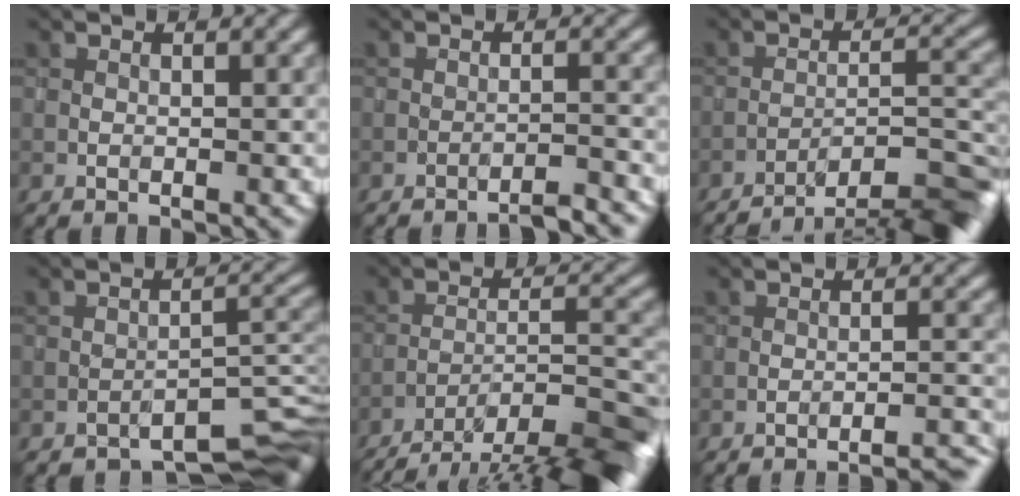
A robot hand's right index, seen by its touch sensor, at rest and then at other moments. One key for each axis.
{"total": 3.3, "fx": -3.1, "fy": 0.0, "fz": 1.2, "tx": -0.008, "ty": 0.011, "tz": -0.043}
{"total": 10.6, "fx": -9.2, "fy": 1.8, "fz": 5.0, "tx": -0.061, "ty": 0.011, "tz": -0.118}
{"total": 6.3, "fx": -5.3, "fy": 1.5, "fz": 3.0, "tx": -0.024, "ty": -0.006, "tz": -0.071}
{"total": 12.0, "fx": -10.0, "fy": 2.7, "fz": 5.9, "tx": -0.086, "ty": -0.002, "tz": -0.141}
{"total": 5.1, "fx": -4.7, "fy": 0.6, "fz": 1.7, "tx": -0.007, "ty": 0.021, "tz": -0.056}